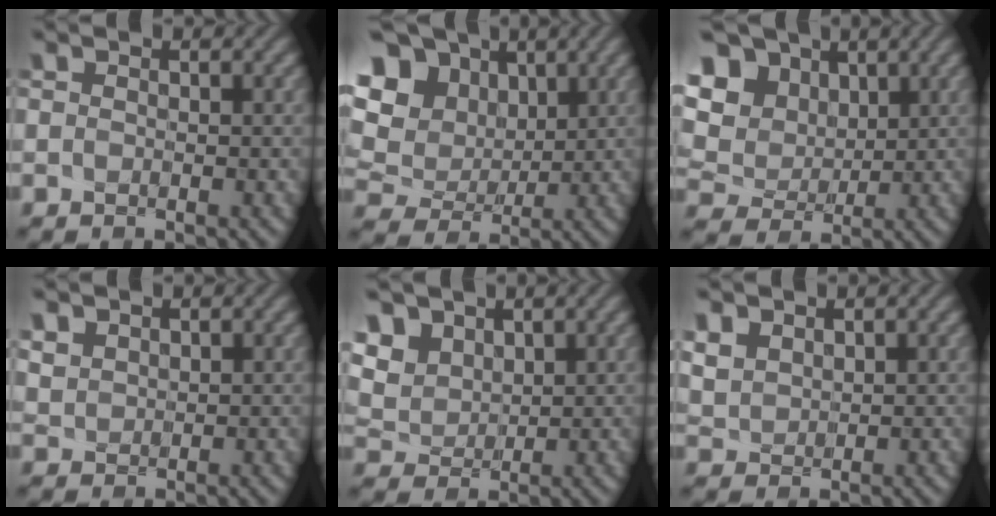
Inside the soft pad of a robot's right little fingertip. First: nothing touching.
{"total": 13.1, "force": [5.4, 10.1, 6.3], "torque": [-0.160, 0.031, 0.104]}
{"total": 9.9, "force": [4.6, 7.6, 4.4], "torque": [-0.124, 0.020, 0.088]}
{"total": 3.5, "force": [1.8, 2.7, 1.3], "torque": [-0.066, 0.017, 0.038]}
{"total": 6.4, "force": [3.4, 4.8, 2.7], "torque": [-0.087, 0.014, 0.058]}
{"total": 4.7, "force": [2.2, 3.6, 2.1], "torque": [-0.083, 0.025, 0.047]}